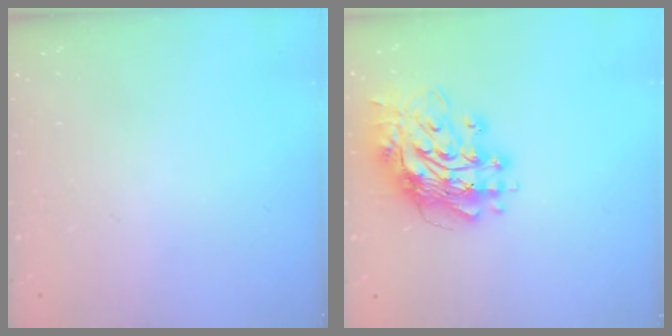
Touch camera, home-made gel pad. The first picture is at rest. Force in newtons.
{"total": 17.5, "press": 17.4, "slide": 1.7}